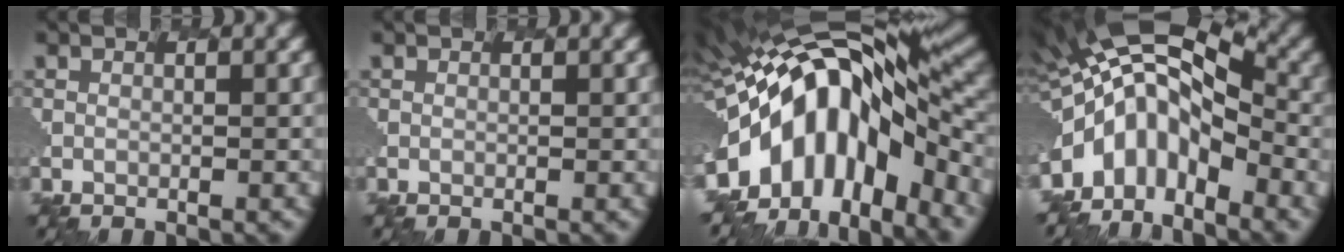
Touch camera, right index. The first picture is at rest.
{"total": 0.0}
{"total": 12.4, "force": [-4.2, 5.7, 10.2], "torque": [-0.179, 0.011, -0.082]}
{"total": 7.5, "force": [-3.3, 3.8, 5.6], "torque": [-0.110, 0.013, -0.084]}